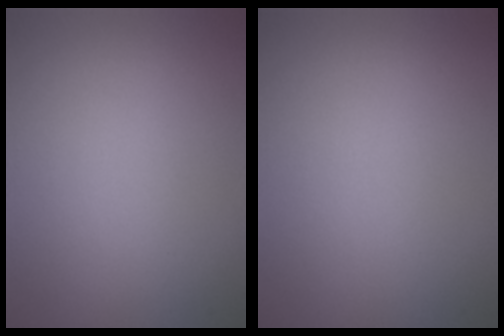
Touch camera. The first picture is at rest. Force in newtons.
{"total": 0.0}